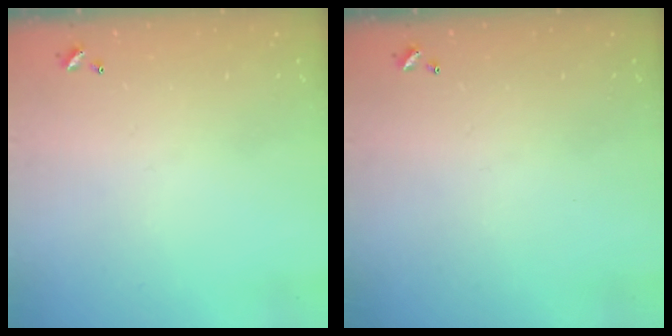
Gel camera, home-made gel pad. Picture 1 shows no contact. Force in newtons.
{"total": 0.0}